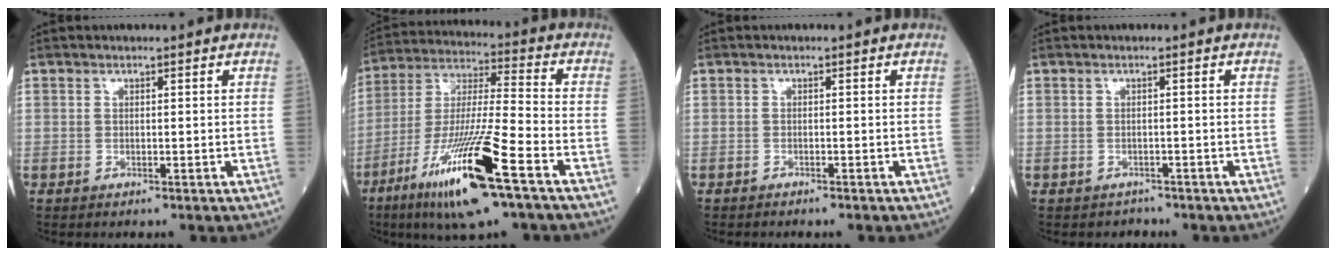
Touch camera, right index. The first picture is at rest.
{"total": 18.5, "force": [-9.5, 0.8, 15.8], "torque": [-0.325, -0.038, -0.176]}
{"total": 1.5, "force": [-1.3, 0.2, 0.7], "torque": [-0.013, -0.002, -0.014]}
{"total": 1.1, "force": [-0.9, 0.5, -0.3], "torque": [0.002, -0.001, -0.016]}